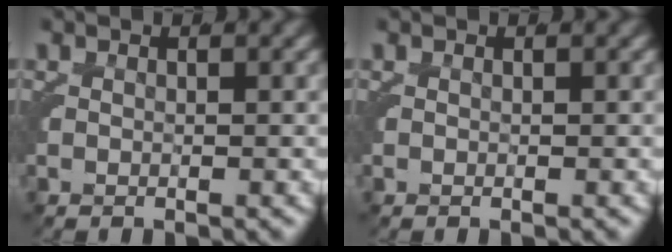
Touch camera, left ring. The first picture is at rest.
{"total": 0.0}